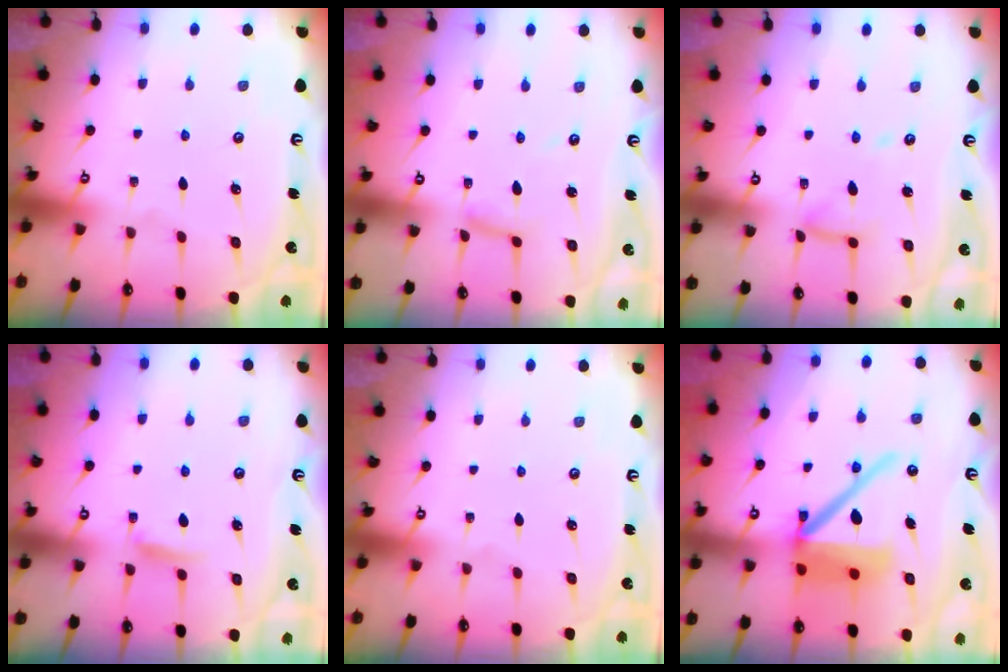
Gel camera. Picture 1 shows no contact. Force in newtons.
{"total": 5.2, "press": 5.2, "slide": 0.5}
{"total": 10.4, "press": 10.4, "slide": 0.9}
{"total": 6.1, "press": 6.1, "slide": 0.9}
{"total": 0.0}
{"total": 16.3, "press": 16.2, "slide": 2.1}